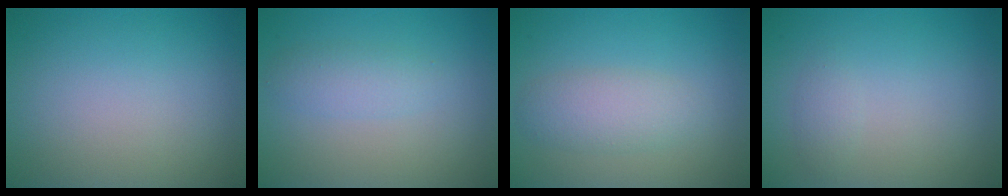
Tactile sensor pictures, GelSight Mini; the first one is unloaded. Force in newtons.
{"total": 2.0, "press": 2.0, "slide": 0.0}
{"total": 2.9, "press": 2.9, "slide": 0.2}
{"total": 0.9, "press": 0.9, "slide": 0.0}